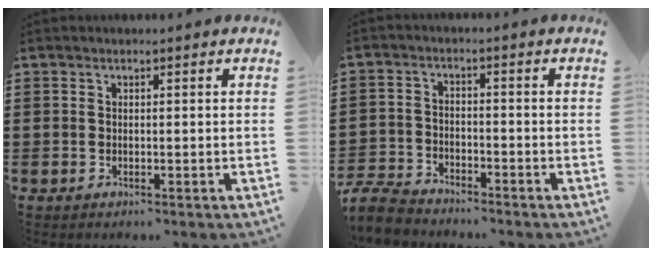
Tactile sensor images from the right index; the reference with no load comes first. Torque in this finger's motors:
{"motor_torque": [-1.02, 1.12, -1.05, -0.21]}